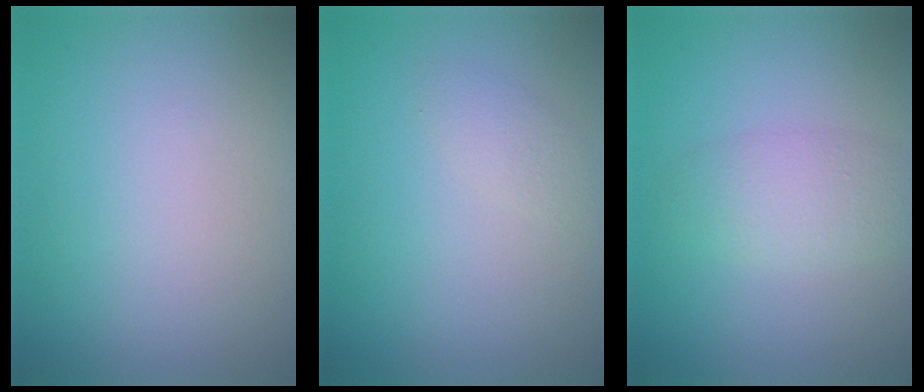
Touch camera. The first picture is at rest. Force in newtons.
{"total": 1.1, "press": 1.1, "slide": 0.0}
{"total": 2.8, "press": 2.8, "slide": 0.2}